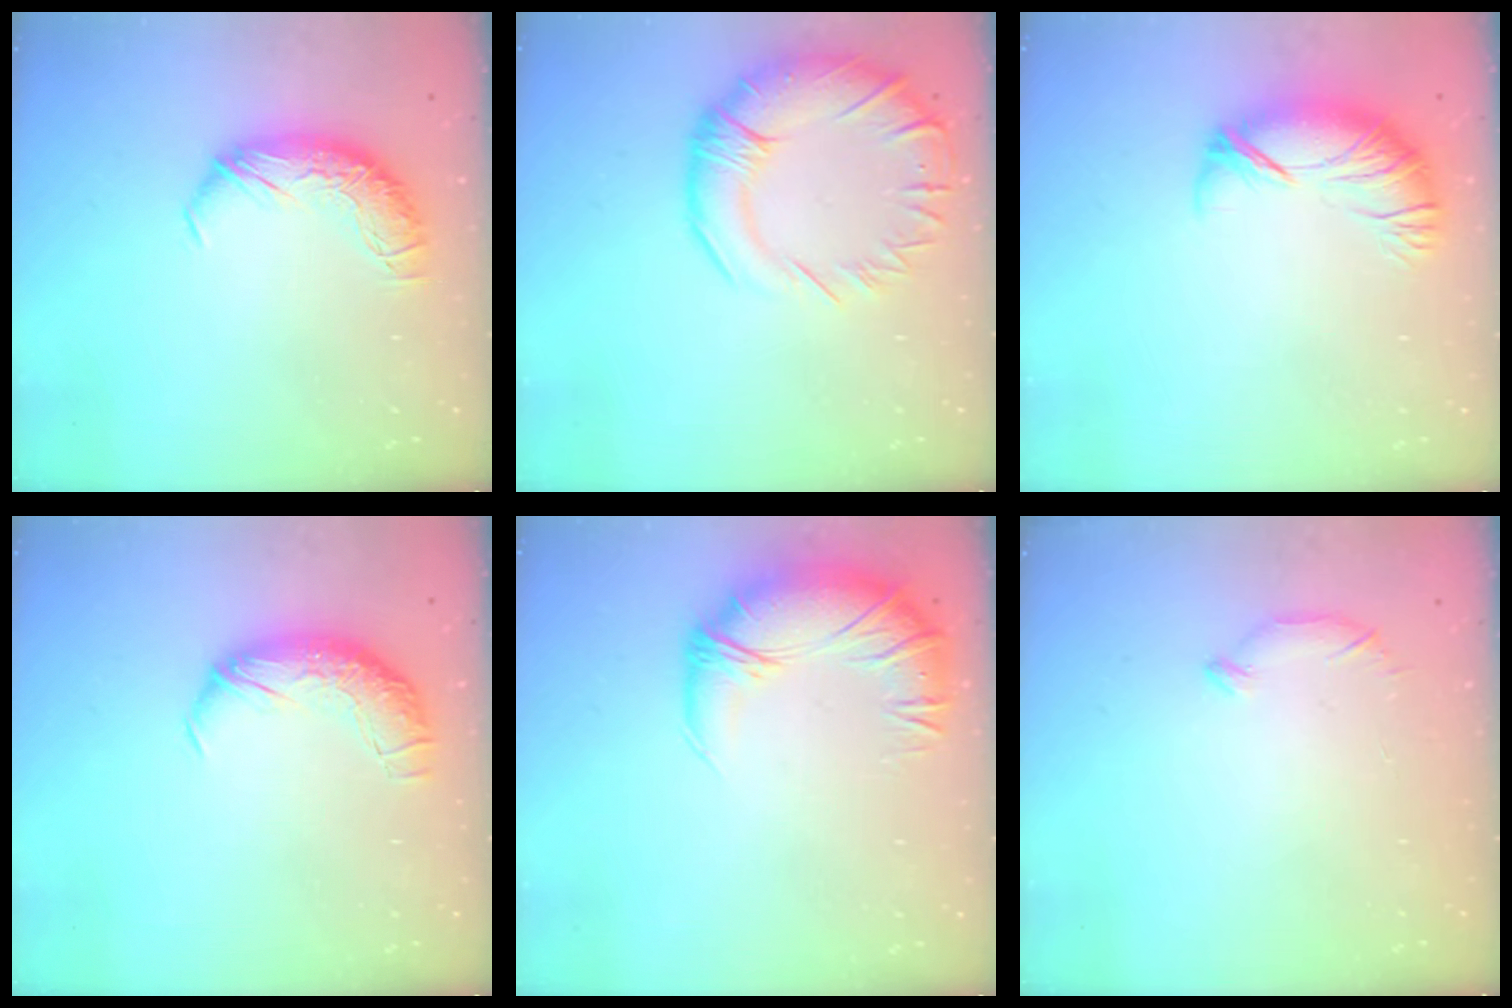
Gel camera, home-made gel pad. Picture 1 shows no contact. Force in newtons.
{"total": 8.1, "press": 6.7, "slide": 4.5}
{"total": 3.2, "press": 2.5, "slide": 2.0}
{"total": 2.5, "press": 1.3, "slide": 2.2}
{"total": 2.7, "press": 0.8, "slide": 2.6}
{"total": 6.0, "press": 5.9, "slide": 0.7}